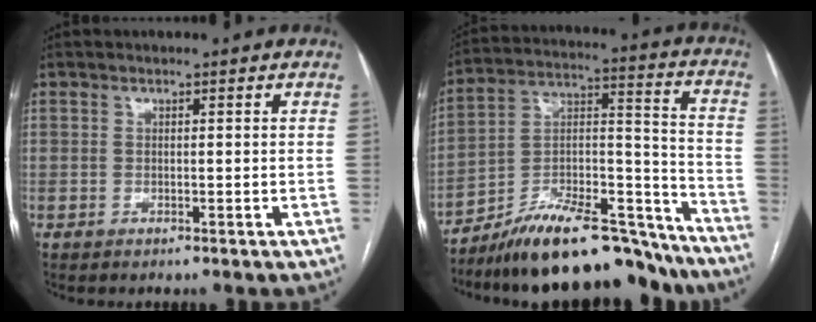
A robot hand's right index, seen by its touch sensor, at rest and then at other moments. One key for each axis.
{"total": 24.7, "fx": -21.4, "fy": 6.1, "fz": 10.8, "tx": -0.151, "ty": 0.034, "tz": -0.335}